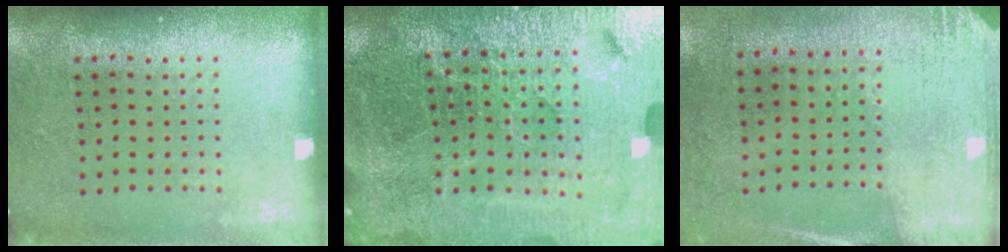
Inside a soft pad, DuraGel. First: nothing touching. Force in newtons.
{"total": 6.3, "press": 5.6, "slide": 2.8}
{"total": 2.6, "press": 2.3, "slide": 1.4}